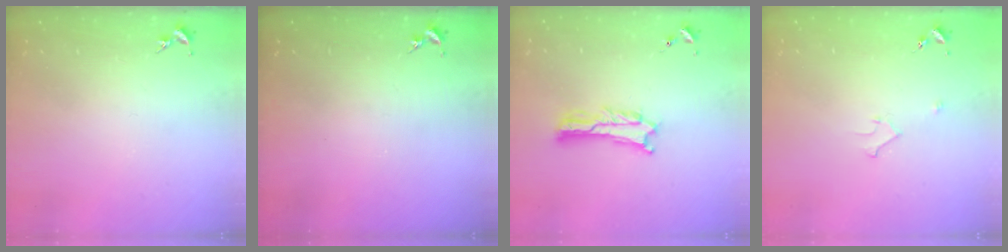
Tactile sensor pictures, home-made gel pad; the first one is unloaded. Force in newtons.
{"total": 0.0}
{"total": 2.0, "press": 2.0, "slide": 0.3}
{"total": 2.2, "press": 2.2, "slide": 0.2}